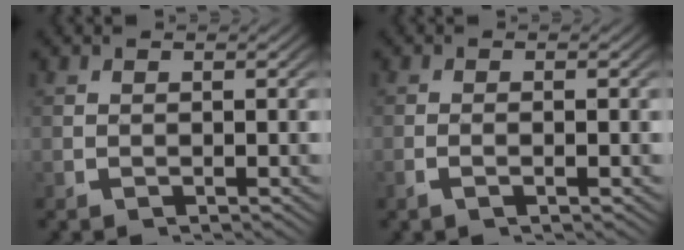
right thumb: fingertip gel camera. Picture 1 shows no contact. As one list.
[{"total": 1.1, "force": [-0.5, 0.1, 0.9], "torque": [-0.023, 0.000, -0.011]}]